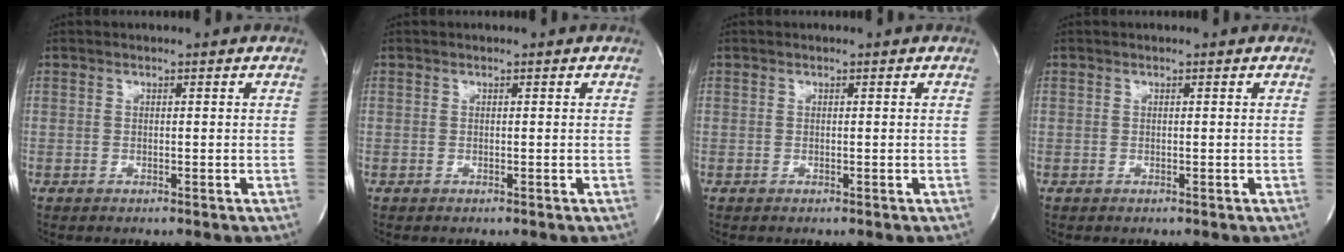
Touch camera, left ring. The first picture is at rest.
{"total": 0.0}
{"total": 0.0}
{"total": 0.0}